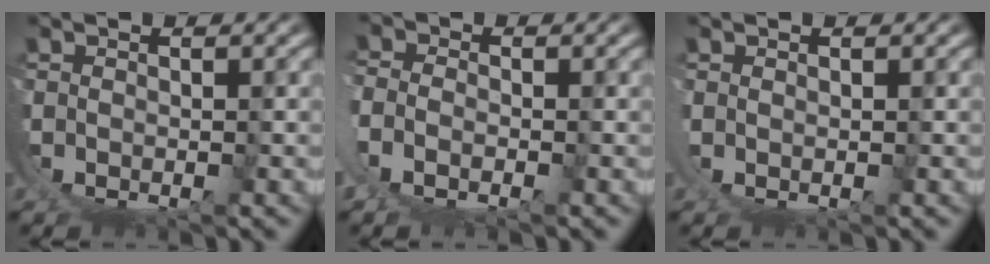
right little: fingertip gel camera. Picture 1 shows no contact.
{"total": 3.8, "force": [0.9, 3.1, 2.0], "torque": [-0.061, -0.008, 0.013]}
{"total": 0.9, "force": [0.8, -0.5, 0.0], "torque": [-0.001, 0.000, 0.012]}